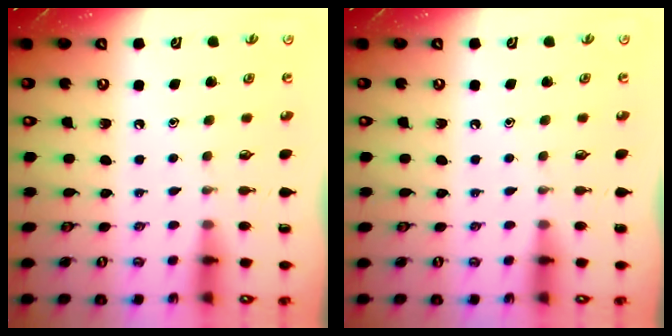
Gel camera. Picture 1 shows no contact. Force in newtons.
{"total": 0.0}